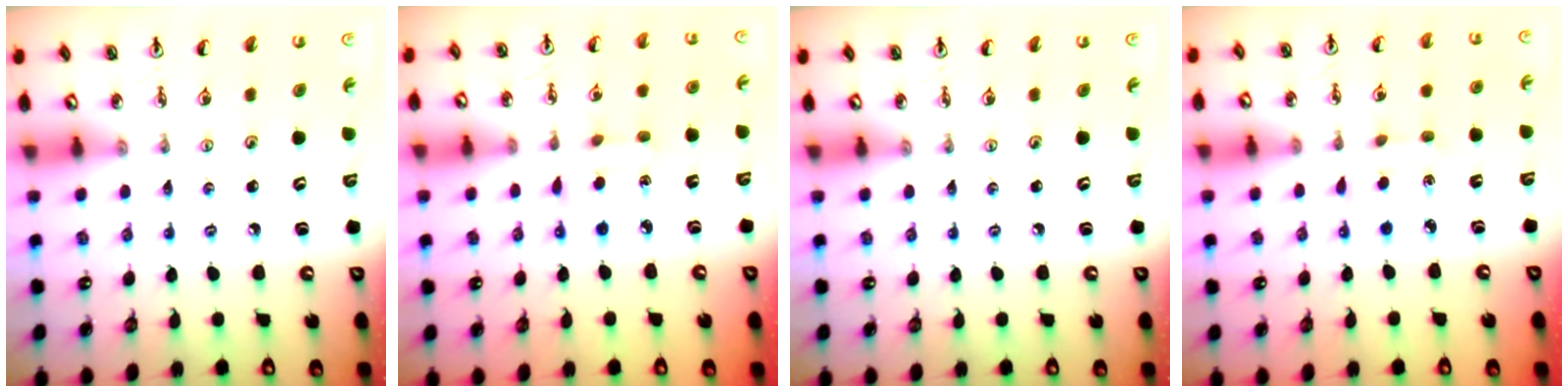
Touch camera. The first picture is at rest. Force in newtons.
{"total": 4.3, "press": 4.3, "slide": 0.4}
{"total": 0.0}
{"total": 3.5, "press": 3.5, "slide": 0.4}